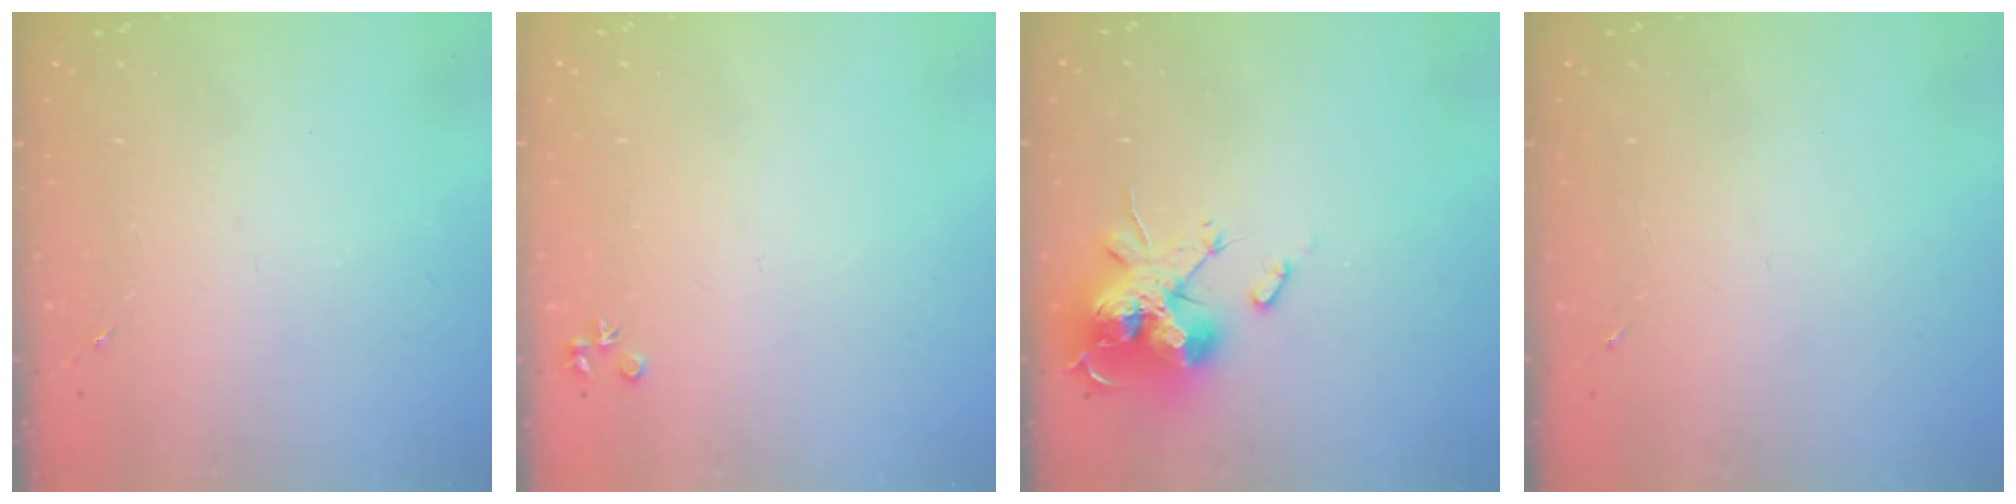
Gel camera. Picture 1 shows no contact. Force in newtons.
{"total": 4.0, "press": 4.0, "slide": 0.6}
{"total": 18.5, "press": 18.5, "slide": 0.1}
{"total": 0.0}